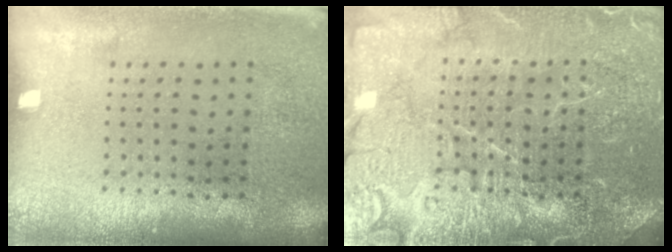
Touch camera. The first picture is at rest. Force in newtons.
{"total": 5.4, "press": 5.3, "slide": 0.8}